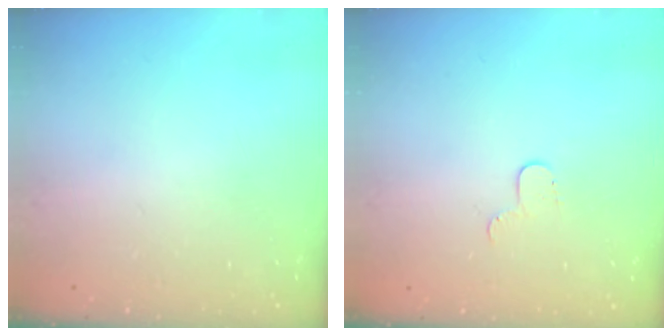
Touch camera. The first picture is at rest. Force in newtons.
{"total": 4.2, "press": 4.2, "slide": 0.4}